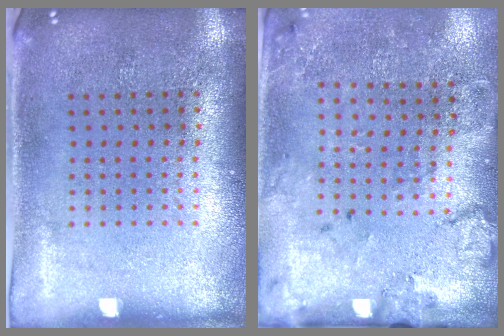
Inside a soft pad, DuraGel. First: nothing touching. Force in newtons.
{"total": 2.0, "press": 1.5, "slide": 1.2}